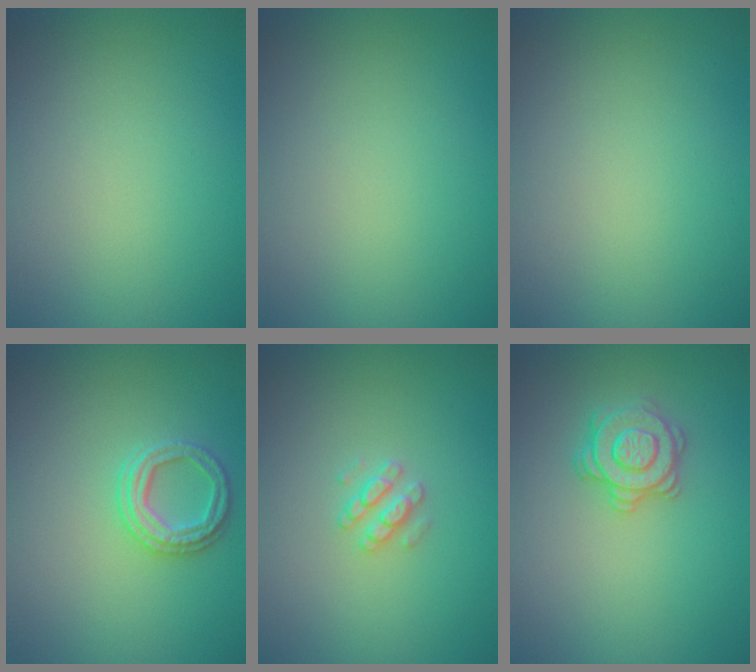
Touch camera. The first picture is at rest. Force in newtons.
{"total": 0.0}
{"total": 0.0}
{"total": 2.4, "press": 2.4, "slide": 0.1}
{"total": 1.9, "press": 1.9, "slide": 0.3}
{"total": 2.8, "press": 2.8, "slide": 0.4}